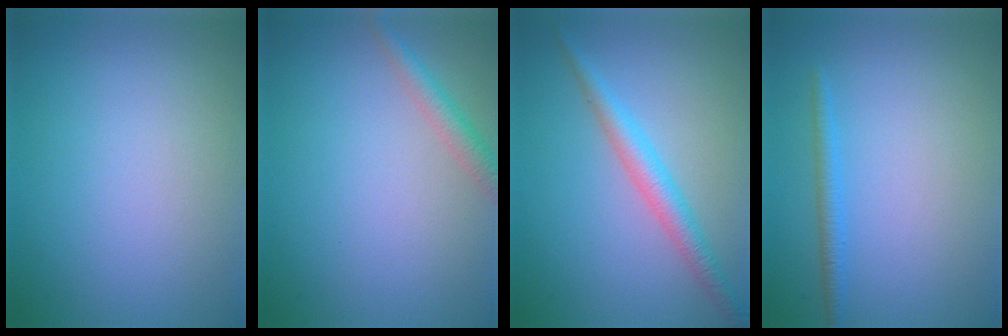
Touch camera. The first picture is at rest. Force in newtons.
{"total": 2.0, "press": 2.0, "slide": 0.1}
{"total": 2.9, "press": 2.9, "slide": 0.1}
{"total": 1.5, "press": 1.5, "slide": 0.1}